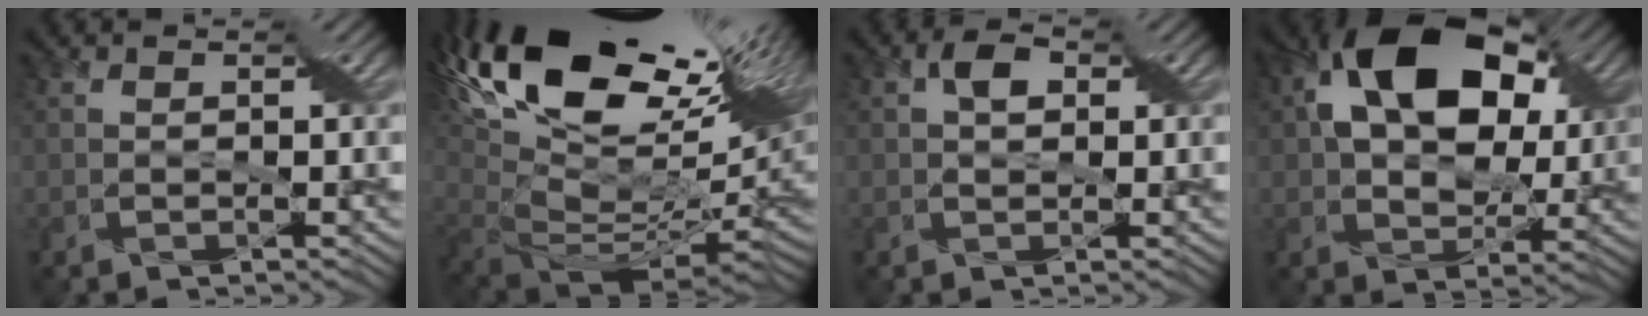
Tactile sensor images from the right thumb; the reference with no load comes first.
{"total": 20.4, "force": [9.2, 9.3, 15.6], "torque": [-0.296, 0.038, 0.177]}
{"total": 1.8, "force": [0.5, 1.3, 1.1], "torque": [-0.021, 0.003, 0.008]}
{"total": 16.7, "force": [5.9, 10.6, 11.5], "torque": [-0.211, 0.035, 0.090]}